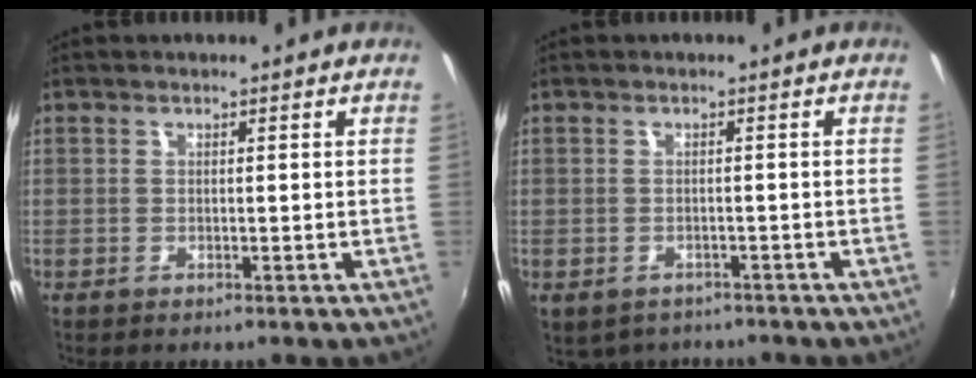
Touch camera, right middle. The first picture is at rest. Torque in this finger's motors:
{"motor_torque": [1.03, -1.12, 0.15, 0.08]}